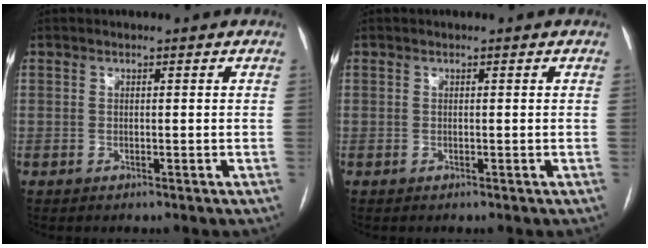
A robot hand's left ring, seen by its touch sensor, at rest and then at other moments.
{"total": 0.0}